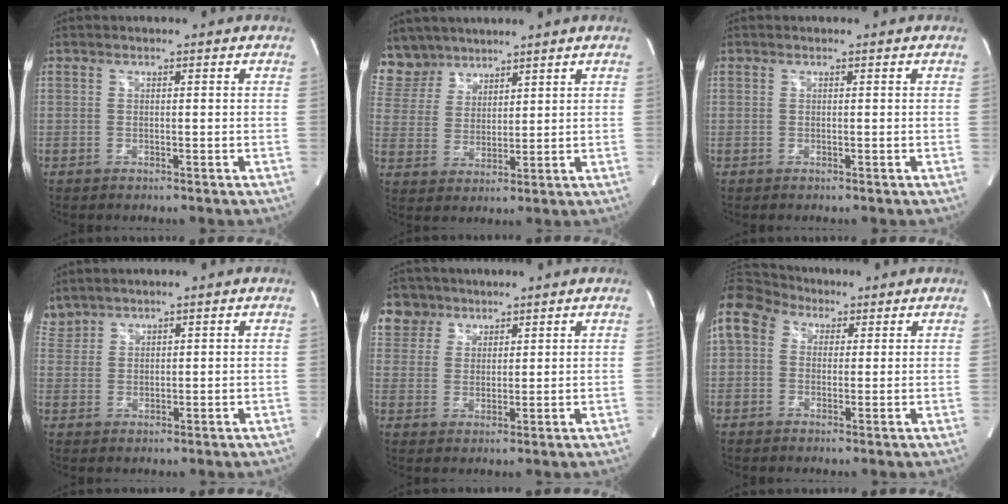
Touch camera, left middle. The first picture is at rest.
{"total": 8.3, "force": [7.2, 4.1, 0.3], "torque": [-0.013, 0.014, 0.156]}
{"total": 0.0}
{"total": 3.3, "force": [3.2, 0.9, -0.2], "torque": [-0.006, 0.016, 0.071]}
{"total": 7.7, "force": [5.4, 5.5, 0.5], "torque": [-0.015, 0.016, 0.109]}
{"total": 11.8, "force": [5.8, 8.6, 5.6], "torque": [-0.142, 0.069, 0.108]}